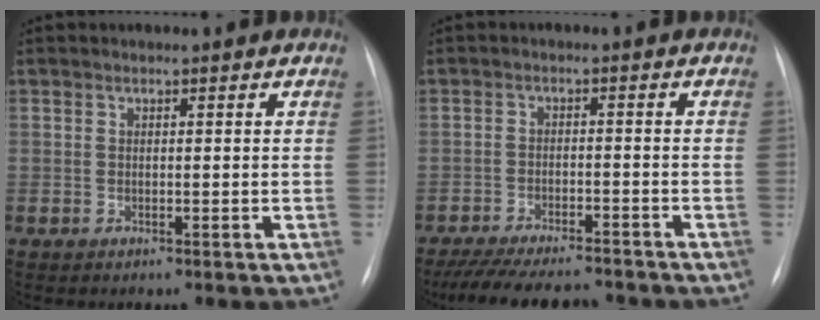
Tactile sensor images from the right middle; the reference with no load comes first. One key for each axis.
{"total": 13.3, "fx": -11.9, "fy": 2.7, "fz": 5.3, "tx": -0.098, "ty": -0.007, "tz": -0.169}